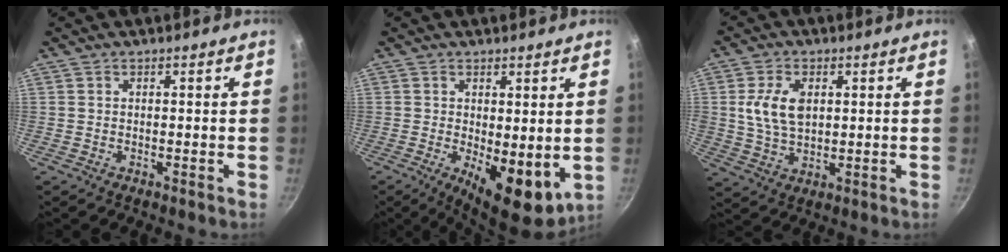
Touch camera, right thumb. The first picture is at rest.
{"total": 9.8, "force": [-0.9, 4.3, 8.8], "torque": [-0.108, -0.016, 0.000]}
{"total": 8.7, "force": [1.8, 5.4, 6.7], "torque": [-0.121, -0.007, 0.035]}